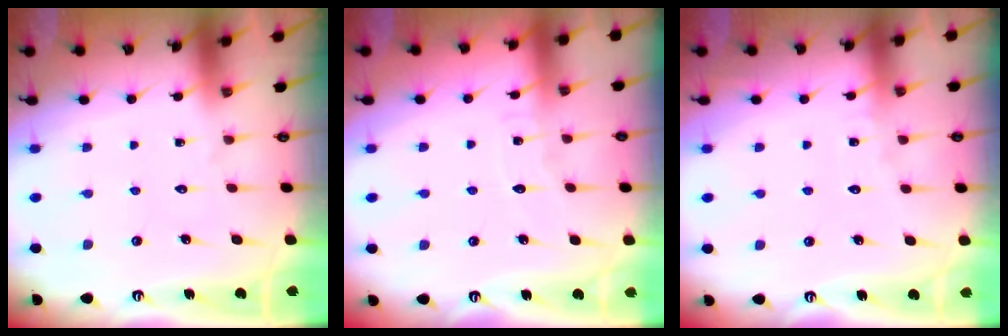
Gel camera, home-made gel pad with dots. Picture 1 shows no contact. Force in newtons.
{"total": 3.7, "press": 3.7, "slide": 0.2}
{"total": 1.6, "press": 1.5, "slide": 0.2}